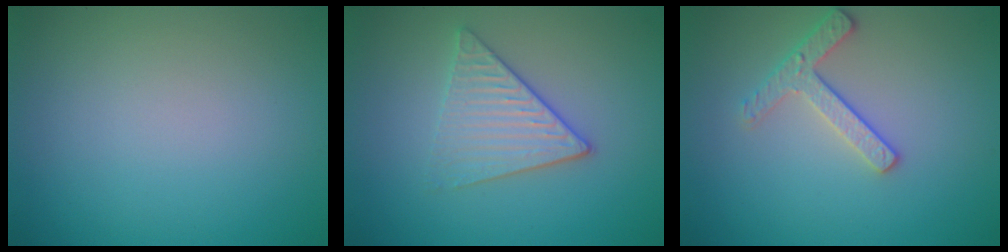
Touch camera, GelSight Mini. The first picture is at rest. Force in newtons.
{"total": 3.5, "press": 3.1, "slide": 1.5}
{"total": 2.5, "press": 2.4, "slide": 0.7}